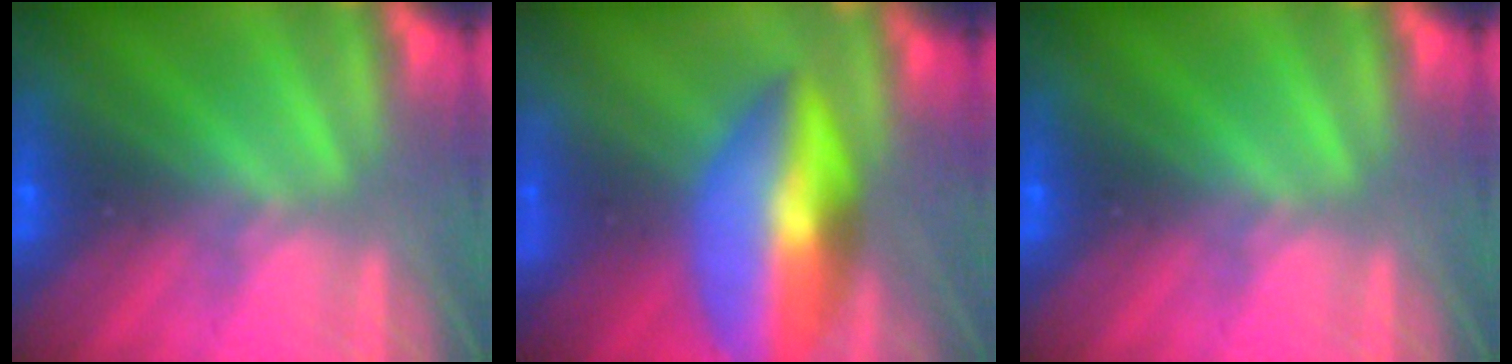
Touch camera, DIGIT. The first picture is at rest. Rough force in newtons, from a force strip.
{"total": 8.1}
{"total": 0.0}